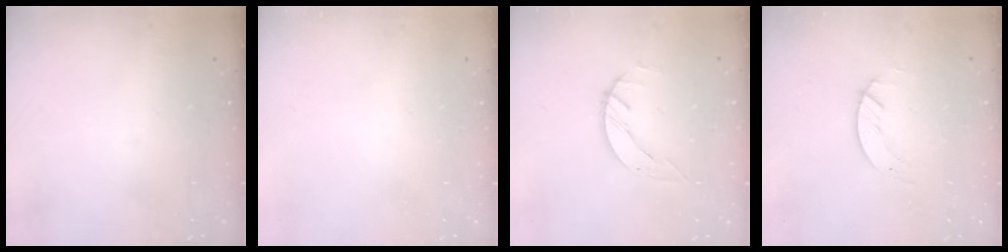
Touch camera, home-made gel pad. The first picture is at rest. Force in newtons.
{"total": 0.0}
{"total": 2.9, "press": 2.8, "slide": 0.3}
{"total": 1.2, "press": 1.1, "slide": 0.2}